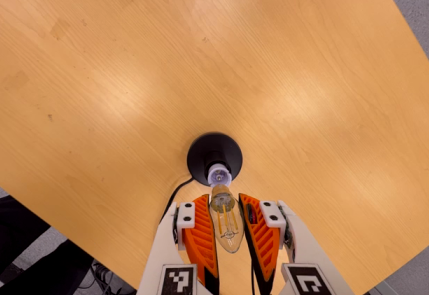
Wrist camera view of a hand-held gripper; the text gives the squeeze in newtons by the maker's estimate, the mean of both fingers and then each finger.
{"total": 19.3, "left": 21.4, "right": 17.1}